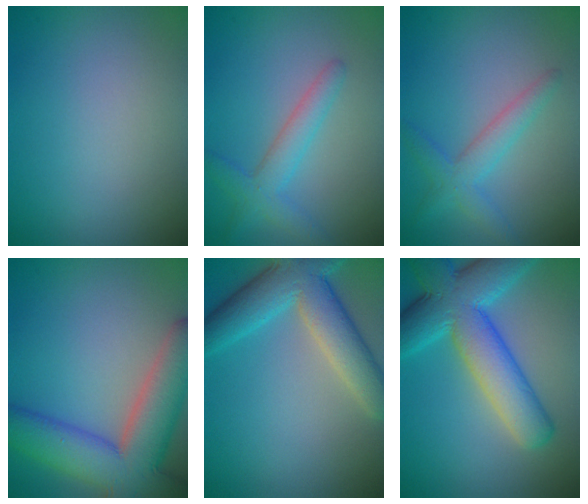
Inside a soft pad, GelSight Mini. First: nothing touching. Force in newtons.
{"total": 2.8, "press": 2.8, "slide": 0.1}
{"total": 2.7, "press": 2.7, "slide": 0.1}
{"total": 10.7, "press": 10.7, "slide": 0.7}
{"total": 6.2, "press": 6.2, "slide": 0.5}
{"total": 9.4, "press": 9.4, "slide": 0.4}